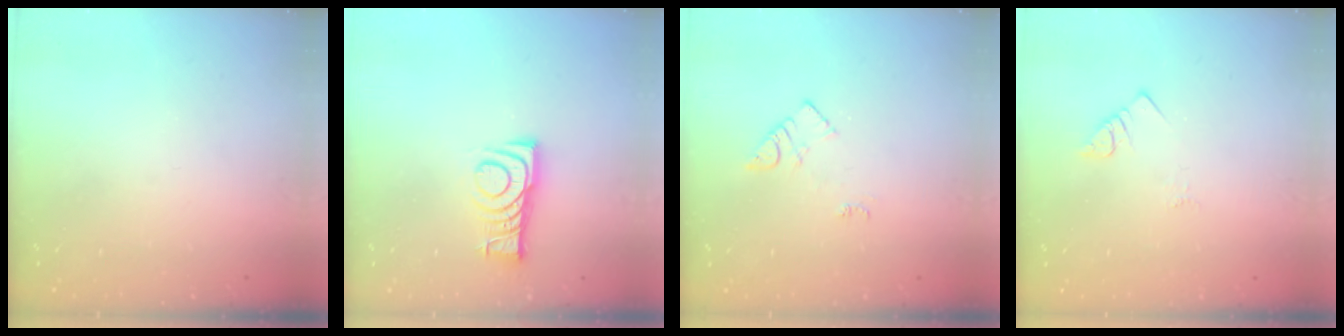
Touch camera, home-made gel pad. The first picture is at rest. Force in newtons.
{"total": 8.0, "press": 7.9, "slide": 0.5}
{"total": 4.5, "press": 4.5, "slide": 0.6}
{"total": 3.1, "press": 3.1, "slide": 0.4}